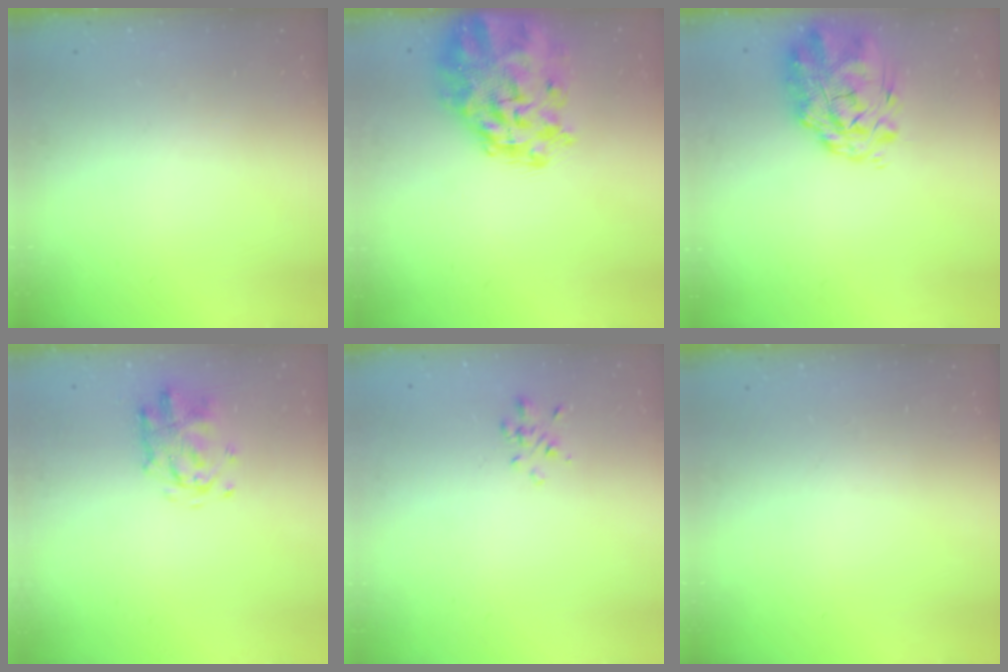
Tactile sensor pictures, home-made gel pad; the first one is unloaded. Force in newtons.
{"total": 12.3, "press": 11.7, "slide": 4.0}
{"total": 3.2, "press": 2.7, "slide": 1.6}
{"total": 3.3, "press": 3.3, "slide": 0.4}
{"total": 1.6, "press": 1.5, "slide": 0.6}
{"total": 0.0}